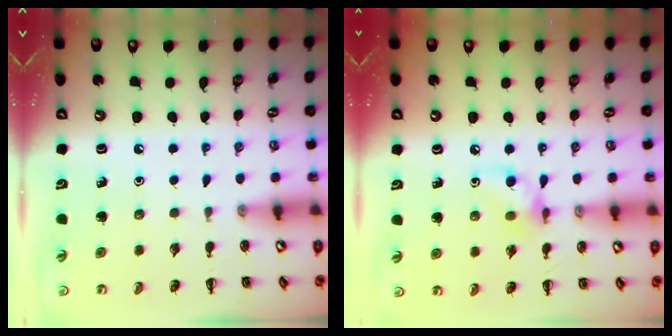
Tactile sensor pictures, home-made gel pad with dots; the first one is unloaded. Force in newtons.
{"total": 7.0, "press": 7.0, "slide": 0.4}